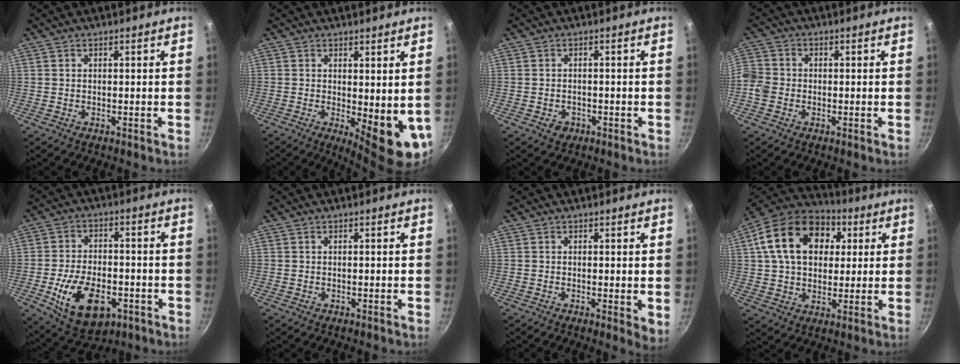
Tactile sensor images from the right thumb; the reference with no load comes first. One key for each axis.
{"total": 9.4, "fx": 0.0, "fy": 3.5, "fz": 8.8, "tx": -0.096, "ty": -0.016, "tz": 0.010}
{"total": 2.3, "fx": -1.1, "fy": 1.9, "fz": 0.9, "tx": -0.013, "ty": 0.007, "tz": -0.008}
{"total": 5.4, "fx": -1.6, "fy": 4.6, "fz": 2.4, "tx": -0.043, "ty": 0.017, "tz": -0.045}
{"total": 14.6, "fx": -5.0, "fy": 8.5, "fz": 10.8, "tx": -0.167, "ty": 0.011, "tz": -0.074}
{"total": 0.0}
{"total": 3.2, "fx": 0.2, "fy": 1.1, "fz": 3.0, "tx": -0.035, "ty": -0.010, "tz": 0.002}
{"total": 20.2, "fx": 5.8, "fy": 14.2, "fz": 13.2, "tx": -0.211, "ty": 0.015, "tz": 0.085}